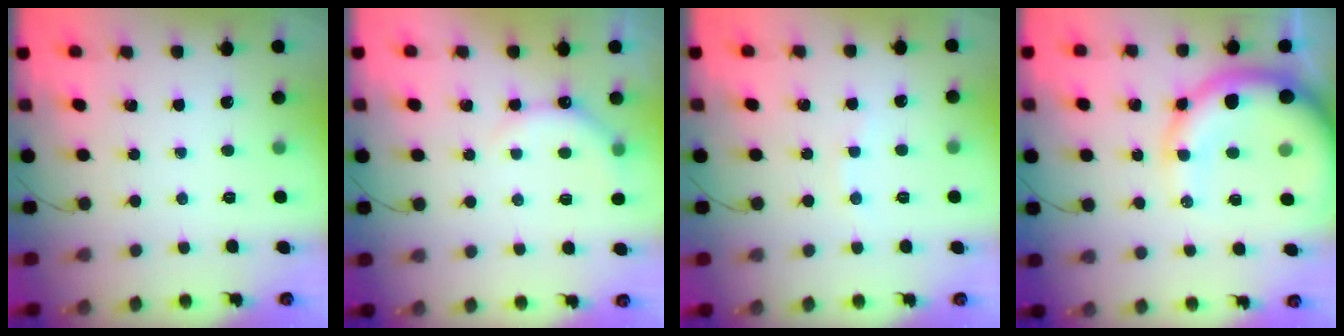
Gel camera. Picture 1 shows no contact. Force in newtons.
{"total": 4.8, "press": 4.7, "slide": 0.8}
{"total": 2.6, "press": 2.5, "slide": 0.8}
{"total": 17.9, "press": 17.5, "slide": 4.0}